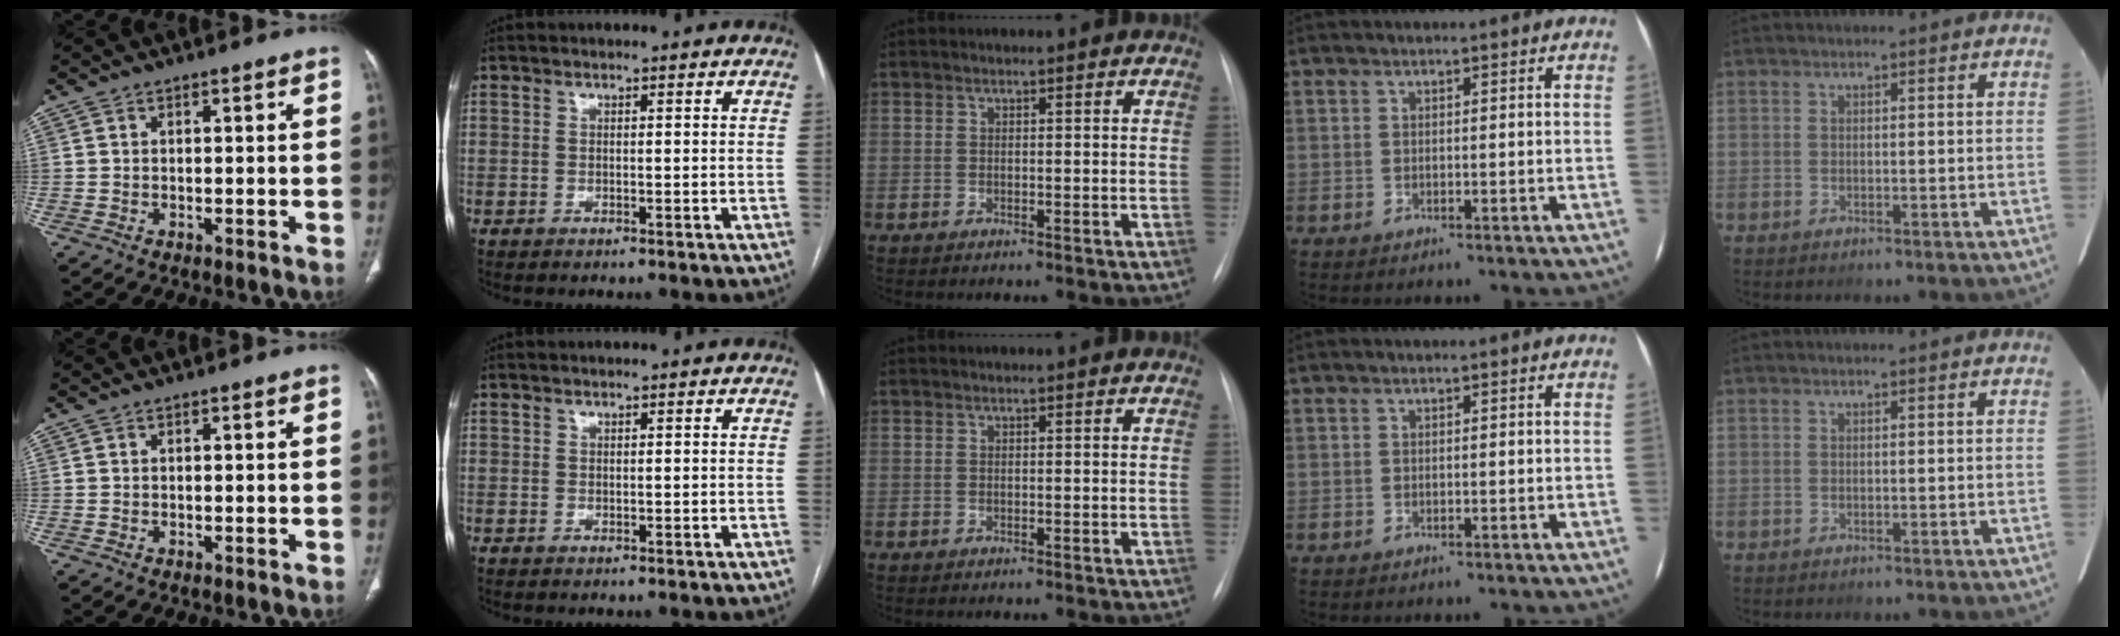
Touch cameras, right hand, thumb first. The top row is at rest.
{}